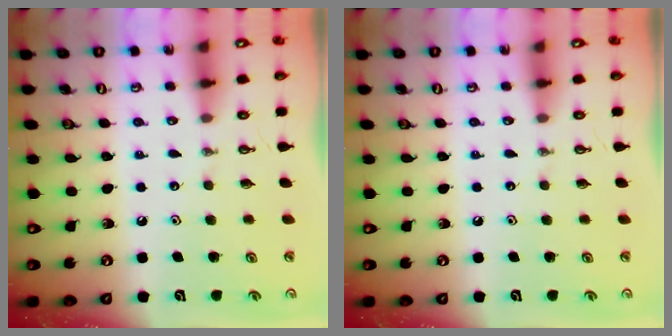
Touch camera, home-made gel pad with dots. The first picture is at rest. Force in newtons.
{"total": 0.0}